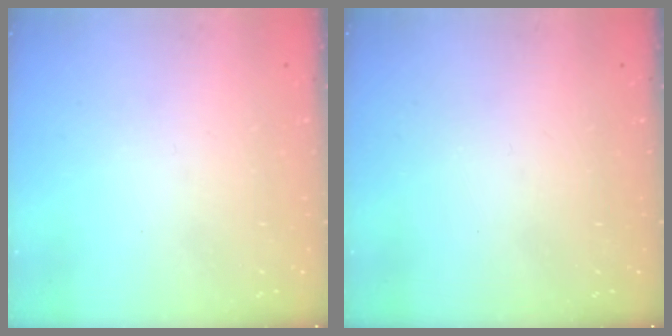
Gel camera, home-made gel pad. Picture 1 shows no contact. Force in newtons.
{"total": 0.0}